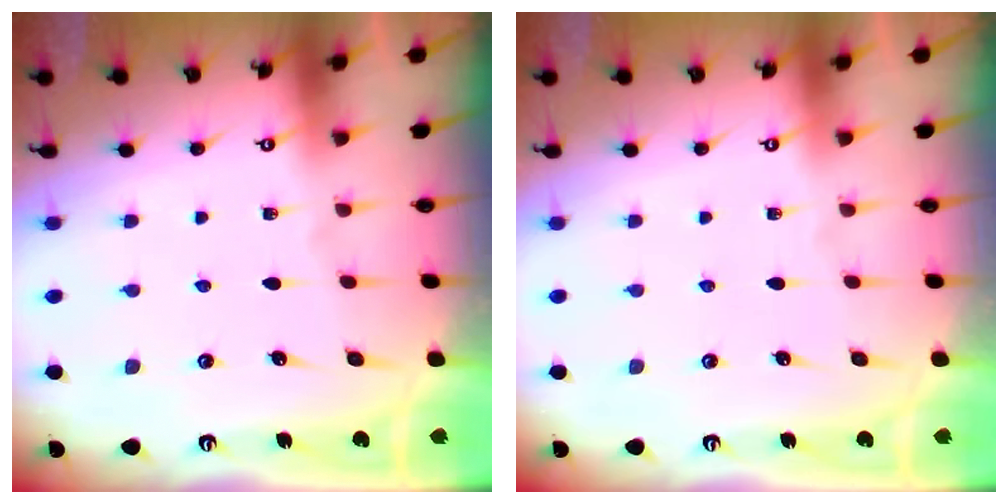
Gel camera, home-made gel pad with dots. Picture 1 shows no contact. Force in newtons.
{"total": 0.0}